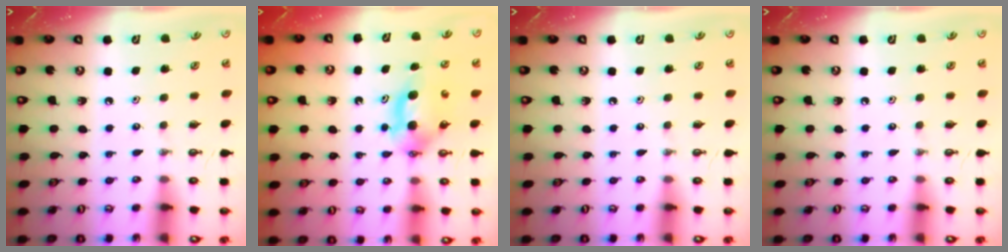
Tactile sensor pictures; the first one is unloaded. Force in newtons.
{"total": 5.8, "press": 5.6, "slide": 1.4}
{"total": 0.0}
{"total": 0.0}